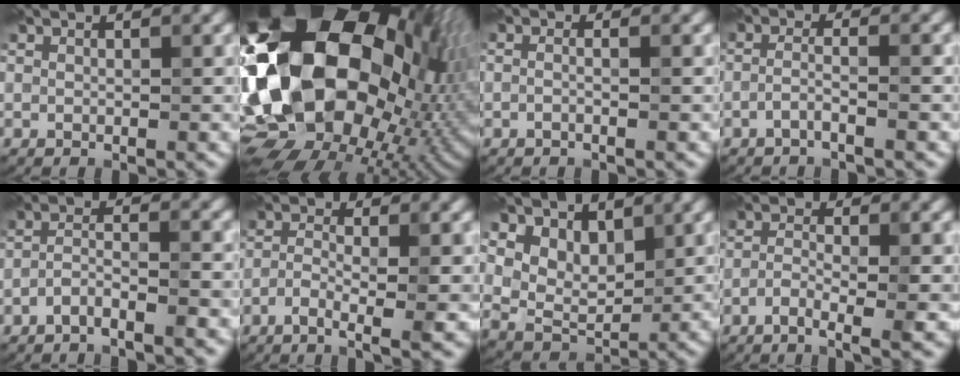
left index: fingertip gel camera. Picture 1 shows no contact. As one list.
[{"total": 22.6, "force": [3.0, 15.1, 16.5], "torque": [-0.332, -0.008, 0.064]}, {"total": 1.3, "force": [0.0, 0.5, 1.2], "torque": [0.001, -0.004, -0.024]}, {"total": 1.9, "force": [-1.1, 0.0, 1.5], "torque": [-0.034, 0.007, -0.029]}, {"total": 2.7, "force": [-2.0, 0.2, 1.8], "torque": [-0.039, 0.009, -0.045]}, {"total": 5.0, "force": [-1.7, 1.0, 4.6], "torque": [-0.085, -0.001, -0.034]}, {"total": 4.5, "force": [2.3, 3.0, 2.5], "torque": [-0.056, -0.015, 0.048]}, {"total": 4.6, "force": [-2.0, 0.9, 4.0], "torque": [-0.079, -0.002, -0.039]}]